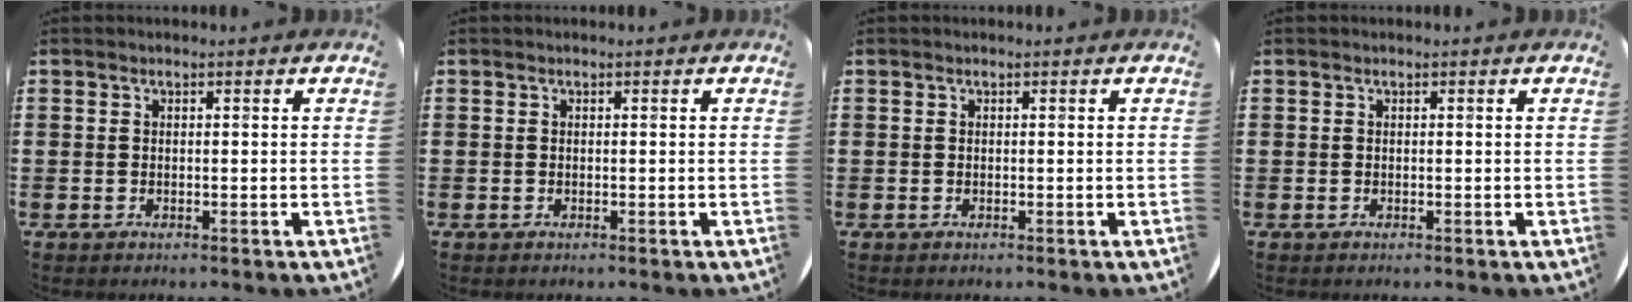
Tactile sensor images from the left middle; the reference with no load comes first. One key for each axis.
{"total": 0.0}
{"total": 0.0}
{"total": 0.0}